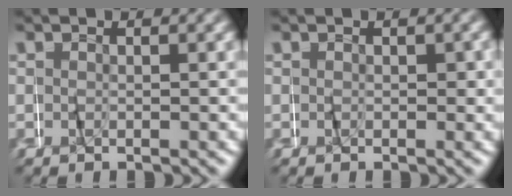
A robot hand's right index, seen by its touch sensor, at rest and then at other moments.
{"total": 0.6, "force": [-0.1, 0.4, 0.3], "torque": [0.000, -0.001, -0.001]}